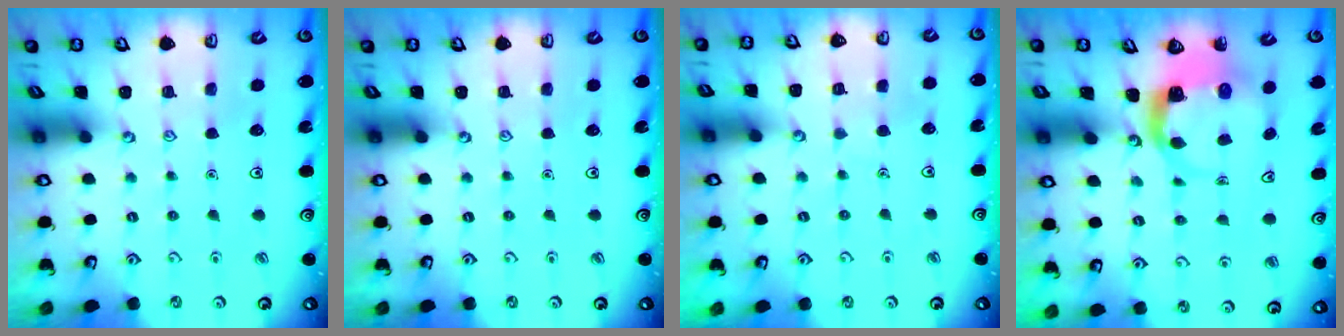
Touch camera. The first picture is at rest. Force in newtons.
{"total": 0.0}
{"total": 2.8, "press": 2.8, "slide": 0.1}
{"total": 4.5, "press": 4.5, "slide": 0.6}